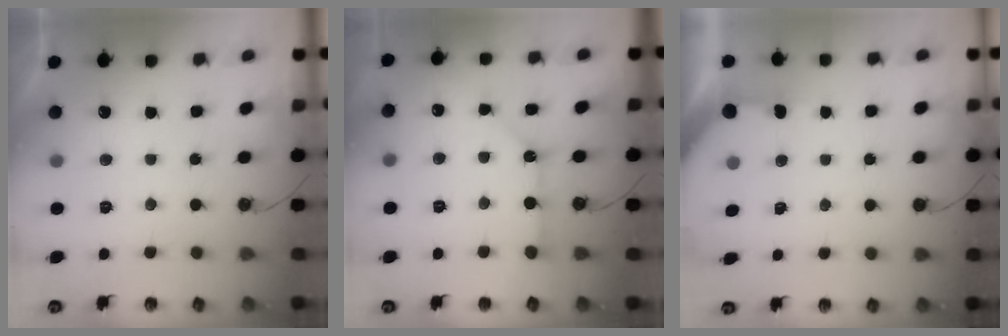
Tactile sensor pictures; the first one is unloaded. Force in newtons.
{"total": 5.2, "press": 5.2, "slide": 0.5}
{"total": 2.9, "press": 2.8, "slide": 0.3}